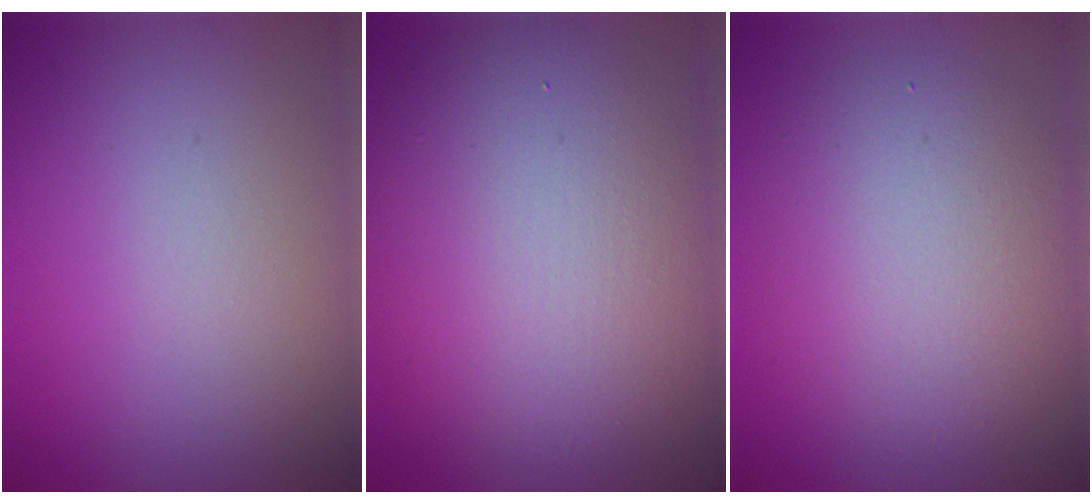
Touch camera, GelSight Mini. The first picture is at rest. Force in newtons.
{"total": 12.6, "press": 12.6, "slide": 0.7}
{"total": 6.0, "press": 6.0, "slide": 0.4}